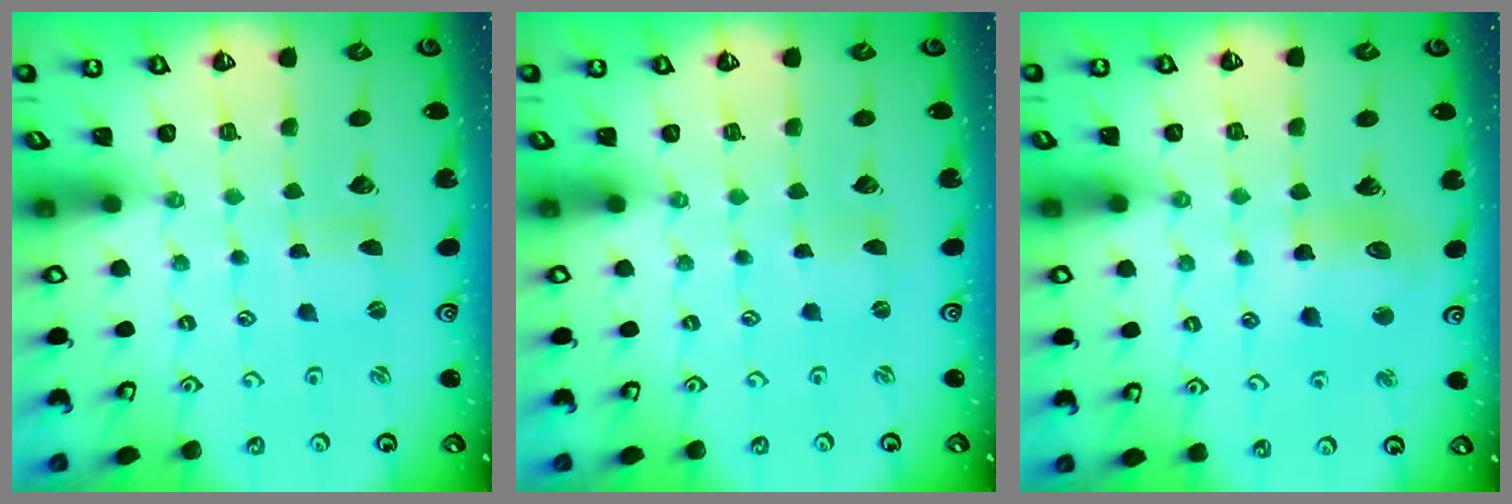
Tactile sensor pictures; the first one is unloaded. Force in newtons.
{"total": 0.0}
{"total": 11.9, "press": 11.6, "slide": 2.6}